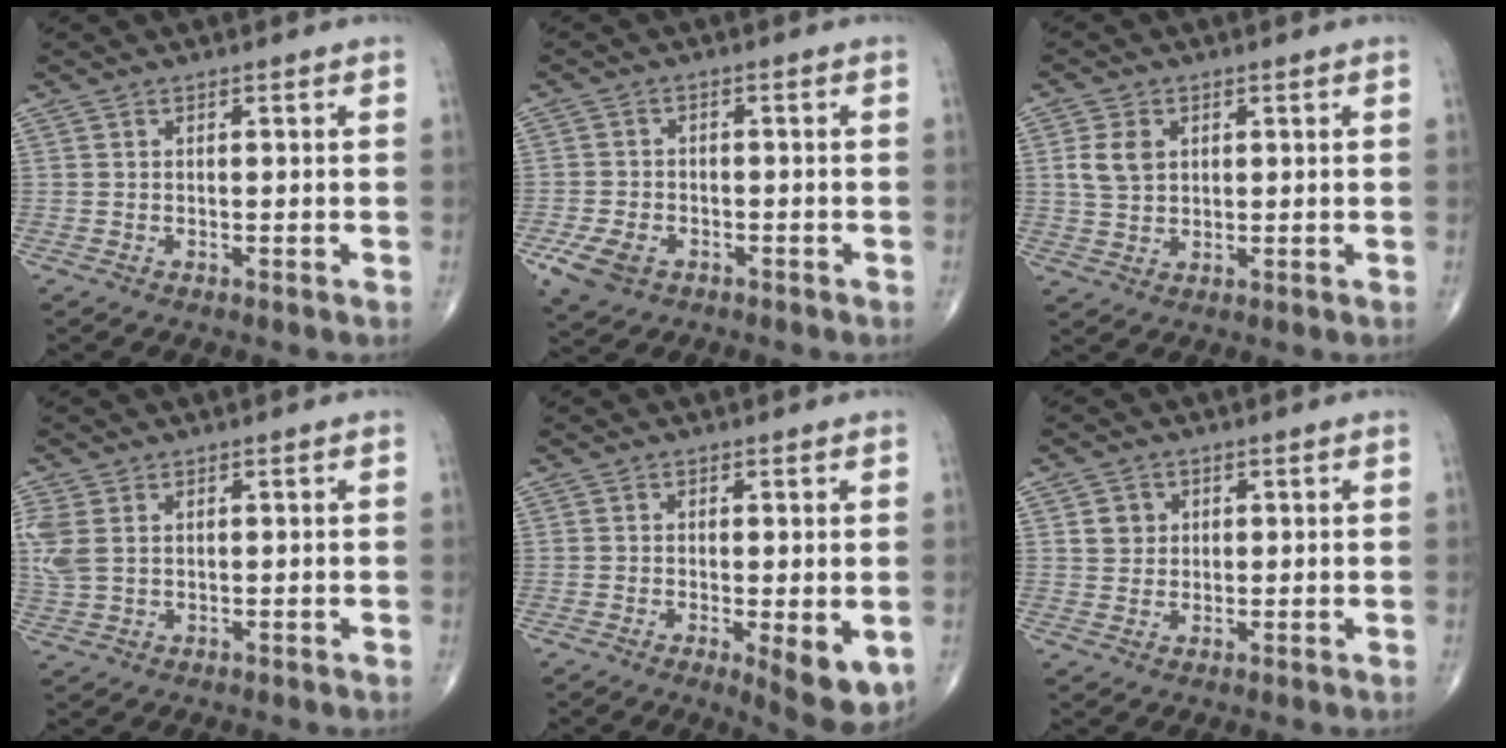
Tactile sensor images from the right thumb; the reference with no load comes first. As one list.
[{"total": 6.2, "force": [-3.0, 4.3, 3.3], "torque": [-0.066, 0.009, -0.049]}, {"total": 5.0, "force": [1.3, 3.7, 3.2], "torque": [-0.052, -0.003, 0.029]}, {"total": 6.0, "force": [1.4, 3.9, 4.4], "torque": [-0.131, 0.009, 0.038]}, {"total": 7.2, "force": [-1.7, 2.3, 6.6], "torque": [-0.085, -0.020, -0.021]}, {"total": 3.3, "force": [1.0, 3.0, 1.0], "torque": [0.000, -0.003, 0.015]}]